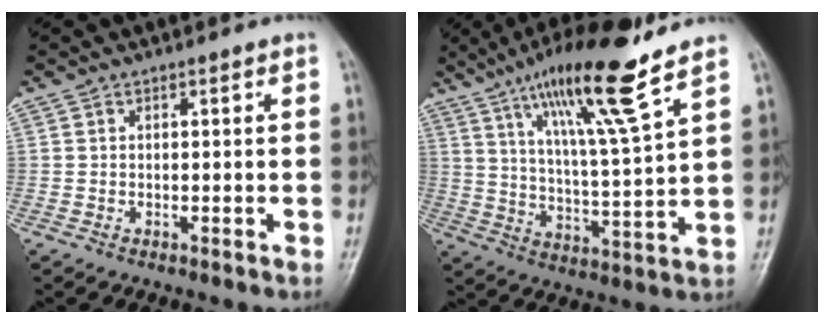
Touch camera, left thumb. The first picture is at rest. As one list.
[{"total": 16.8, "force": [10.9, 1.5, 12.6], "torque": [-0.214, -0.053, 0.191]}]